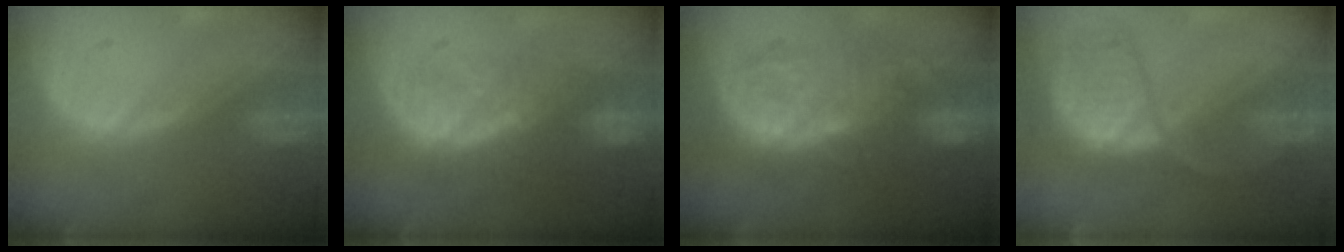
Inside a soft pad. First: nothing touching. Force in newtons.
{"total": 8.5, "press": 7.8, "slide": 3.5}
{"total": 9.6, "press": 9.6, "slide": 0.2}
{"total": 8.3, "press": 8.1, "slide": 1.8}